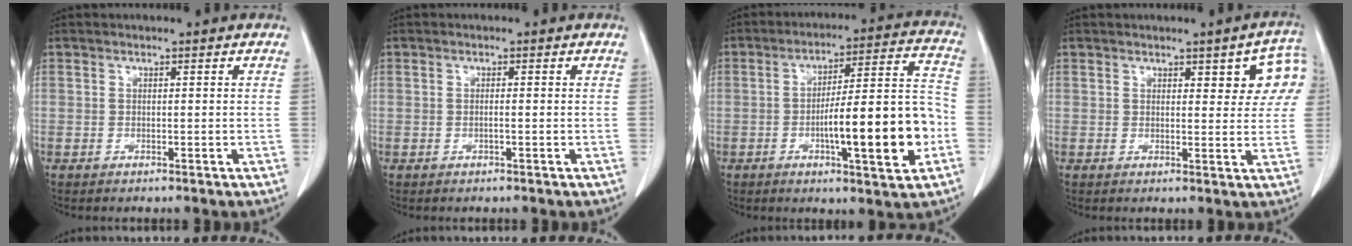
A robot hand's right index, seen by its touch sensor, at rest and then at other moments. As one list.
[{"total": 0.5, "force": [-0.2, 0.0, 0.5], "torque": [-0.009, 0.001, -0.002]}, {"total": 15.7, "force": [-4.3, 1.7, 15.1], "torque": [-0.225, 0.014, -0.060]}, {"total": 6.6, "force": [2.7, 2.4, 5.5], "torque": [-0.050, 0.008, 0.027]}]